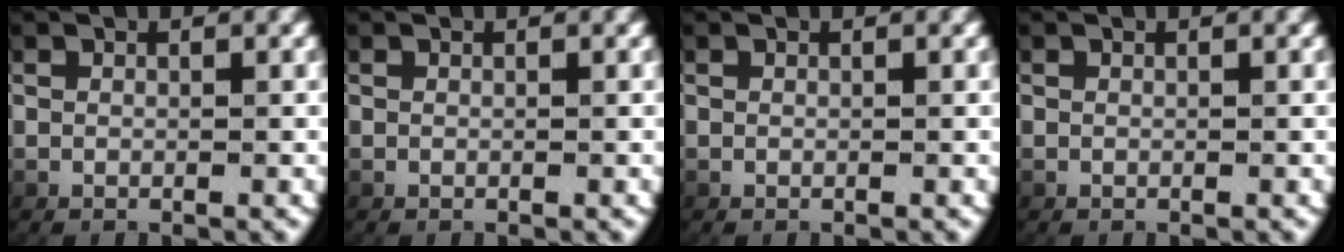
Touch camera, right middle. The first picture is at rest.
{"total": 0.0}
{"total": 0.0}
{"total": 0.0}